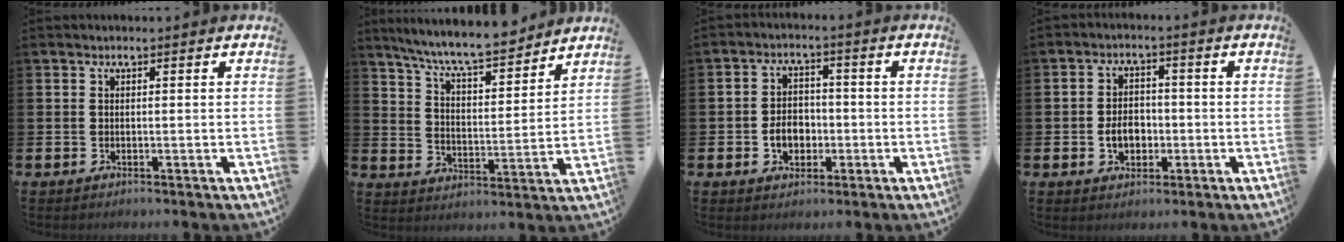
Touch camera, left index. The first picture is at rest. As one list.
[{"total": 8.4, "force": [7.9, 0.8, 2.9], "torque": [-0.089, -0.047, 0.140]}, {"total": 4.3, "force": [-1.2, 3.3, 2.5], "torque": [-0.034, -0.001, -0.029]}, {"total": 4.1, "force": [-1.0, 3.0, 2.6], "torque": [-0.034, -0.001, -0.025]}]